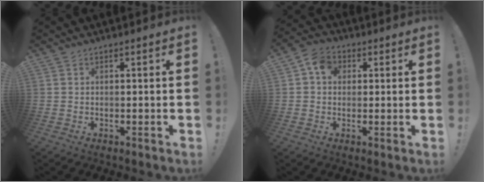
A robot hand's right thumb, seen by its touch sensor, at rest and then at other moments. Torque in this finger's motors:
{"motor_torque": [0.29, 1.04, 0.24, -0.22, 0.00]}